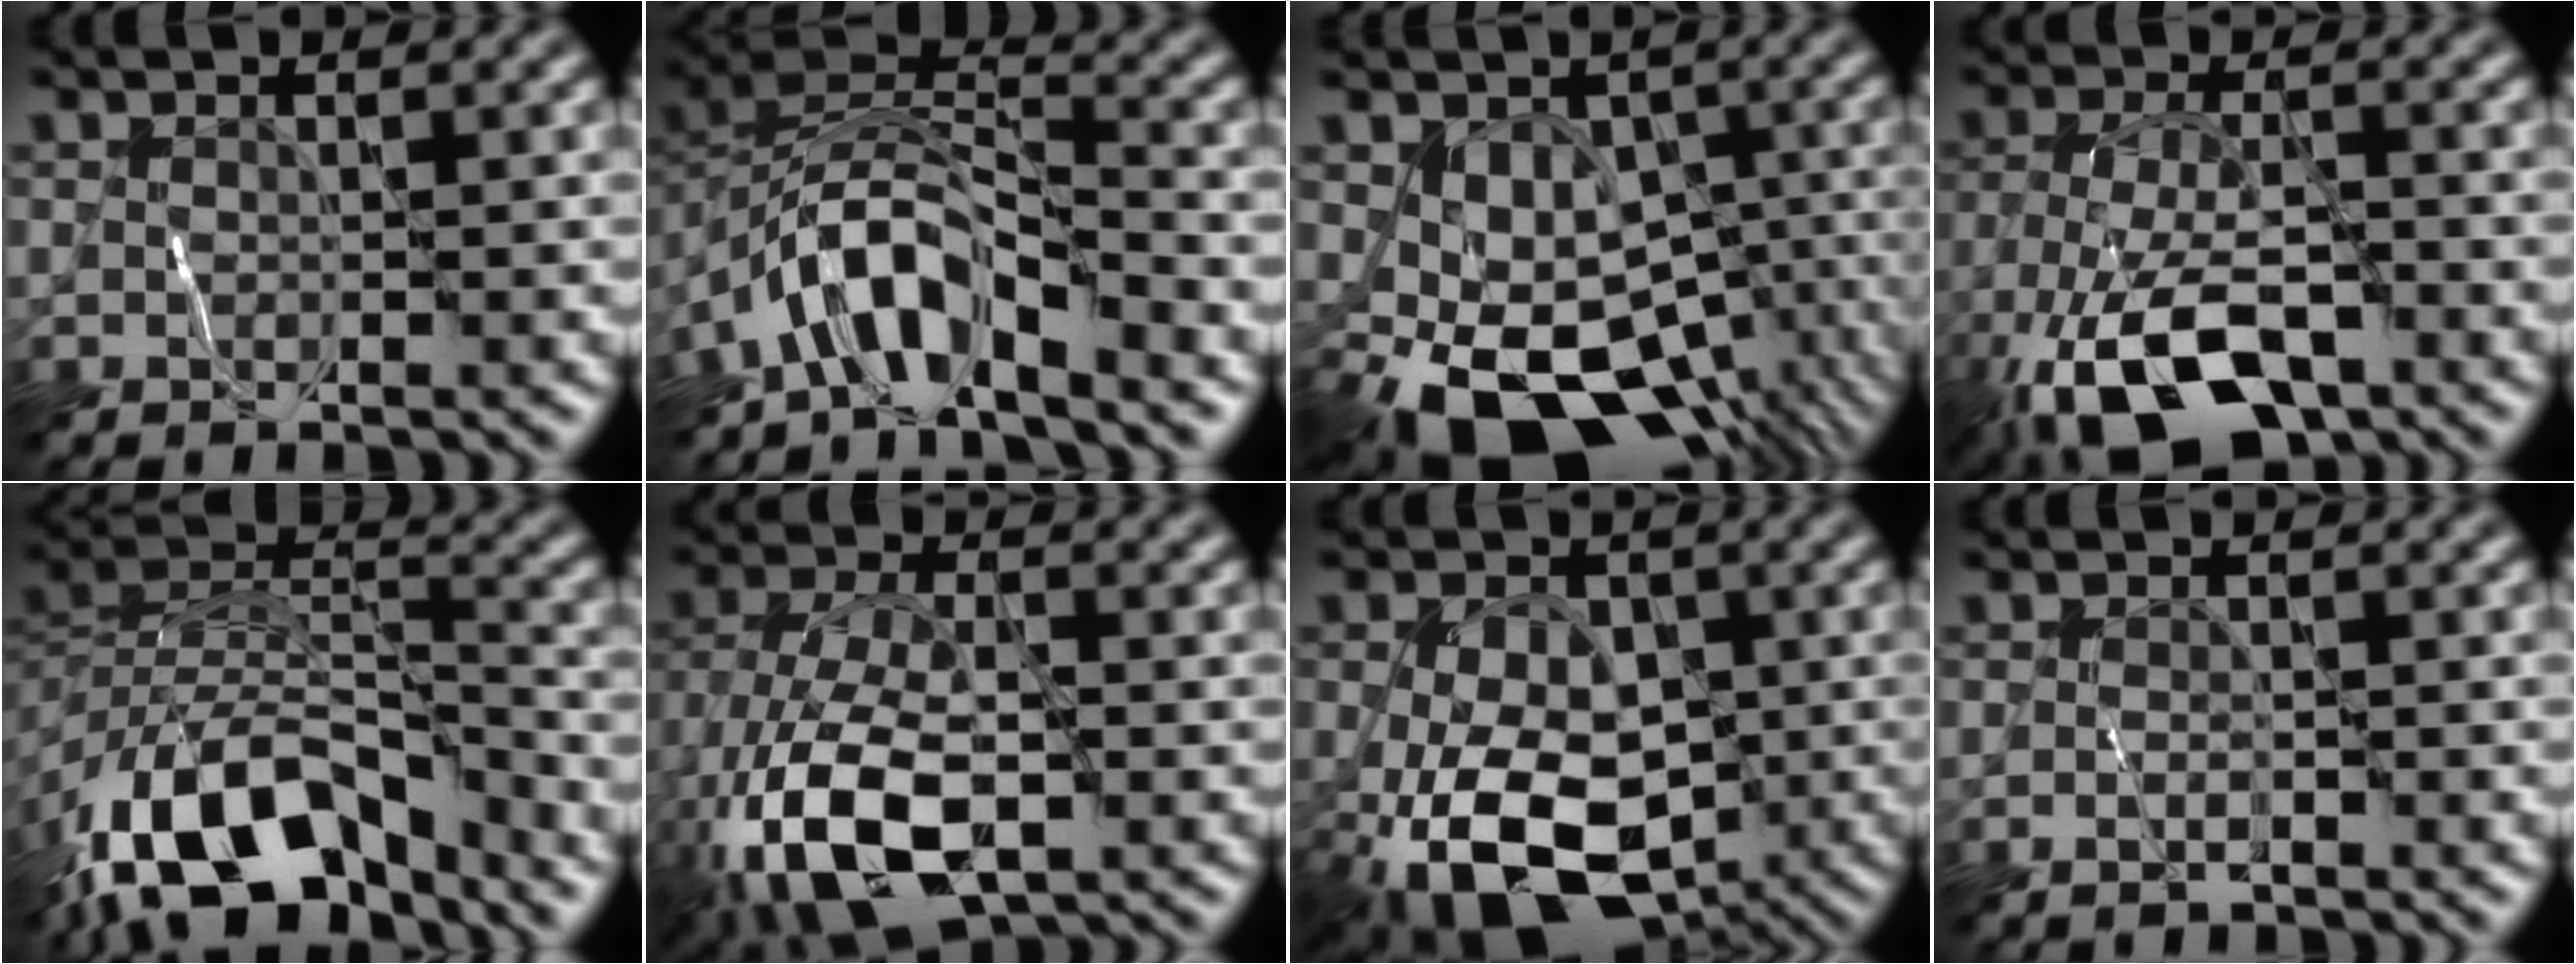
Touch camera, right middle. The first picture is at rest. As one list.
[{"total": 6.9, "force": [-4.5, 2.2, 4.7], "torque": [-0.077, 0.007, -0.095]}, {"total": 12.1, "force": [-5.1, 7.6, 7.9], "torque": [-0.122, -0.031, -0.065]}, {"total": 9.7, "force": [-5.6, 3.9, 6.9], "torque": [-0.142, -0.015, -0.103]}, {"total": 12.1, "force": [-7.8, 5.3, 7.7], "torque": [-0.140, 0.012, -0.153]}, {"total": 11.5, "force": [-4.9, 5.3, 8.9], "torque": [-0.200, -0.023, -0.092]}, {"total": 14.3, "force": [-5.0, 8.7, 10.2], "torque": [-0.173, -0.030, -0.079]}, {"total": 0.7, "force": [-0.4, 0.0, 0.5], "torque": [-0.010, 0.002, -0.010]}]